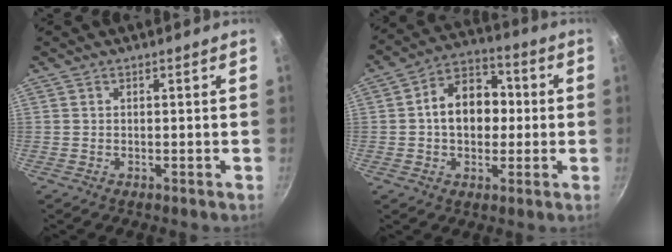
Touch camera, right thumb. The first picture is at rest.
{"total": 12.9, "force": [0.4, 9.4, 8.8], "torque": [-0.096, 0.030, -0.008]}